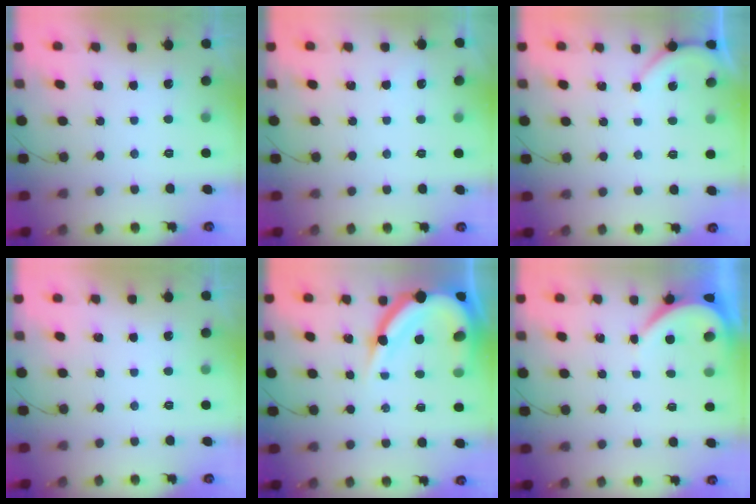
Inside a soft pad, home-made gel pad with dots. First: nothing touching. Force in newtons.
{"total": 1.7, "press": 1.7, "slide": 0.3}
{"total": 2.7, "press": 2.6, "slide": 0.6}
{"total": 0.0}
{"total": 16.9, "press": 16.8, "slide": 1.7}
{"total": 3.9, "press": 3.9, "slide": 0.6}